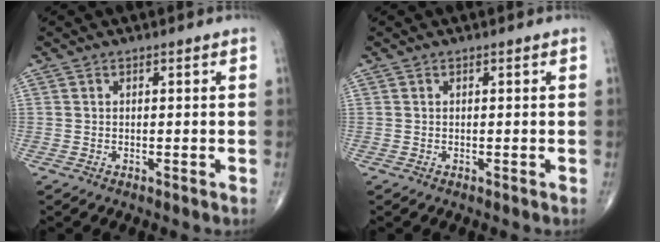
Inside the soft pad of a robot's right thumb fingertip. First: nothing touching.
{"total": 0.0}